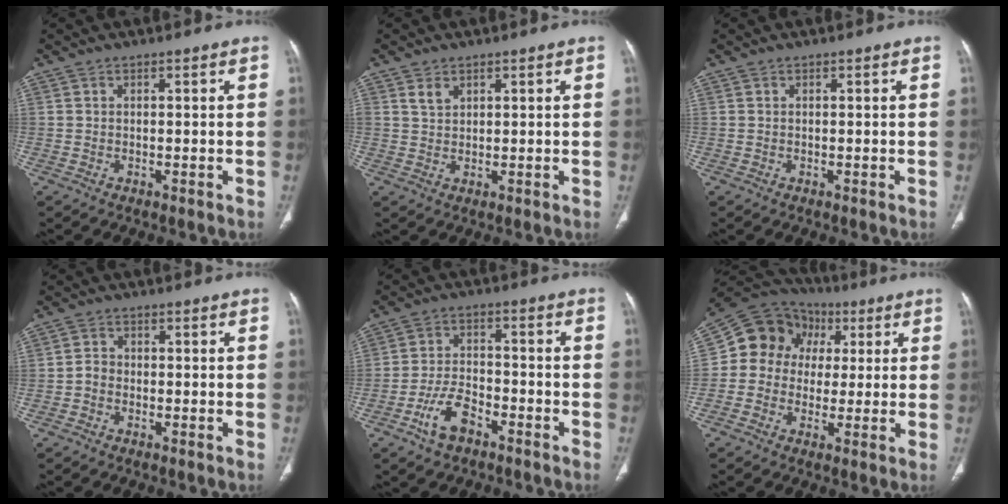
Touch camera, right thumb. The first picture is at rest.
{"total": 2.4, "force": [1.5, 1.4, 1.2], "torque": [-0.018, -0.007, 0.036]}
{"total": 0.0}
{"total": 1.9, "force": [-0.7, 1.5, 0.9], "torque": [-0.008, 0.008, -0.020]}
{"total": 7.4, "force": [-4.4, 3.7, 4.7], "torque": [-0.088, 0.029, -0.083]}
{"total": 13.4, "force": [2.0, 11.8, 6.1], "torque": [-0.076, 0.030, 0.022]}